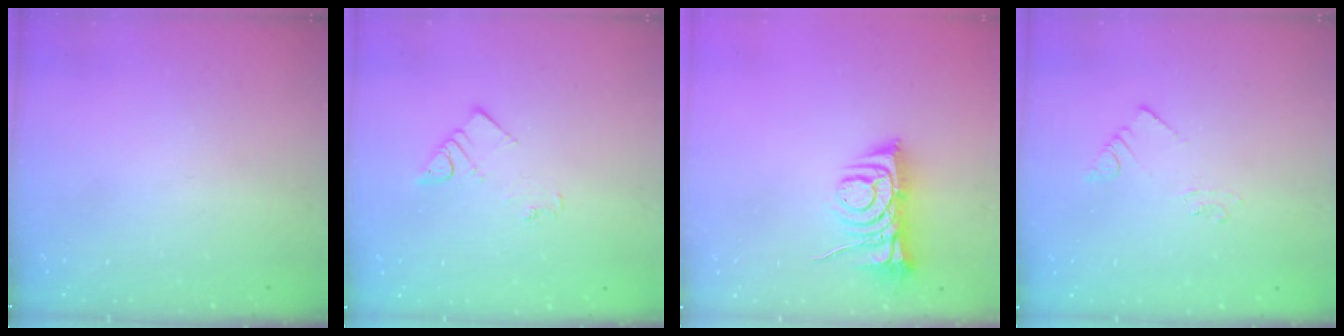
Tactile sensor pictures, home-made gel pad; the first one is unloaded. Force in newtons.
{"total": 3.8, "press": 3.7, "slide": 0.6}
{"total": 8.0, "press": 8.0, "slide": 0.9}
{"total": 2.2, "press": 2.2, "slide": 0.1}